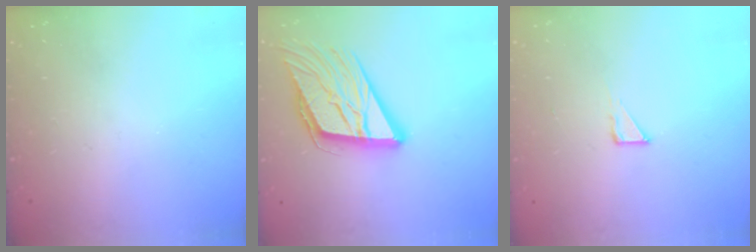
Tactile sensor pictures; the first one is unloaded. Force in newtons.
{"total": 19.0, "press": 18.5, "slide": 4.3}
{"total": 2.6, "press": 2.6, "slide": 0.1}